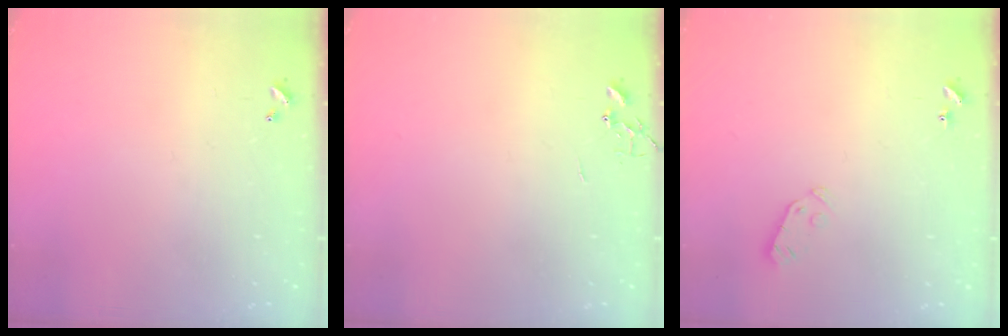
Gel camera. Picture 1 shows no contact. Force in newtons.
{"total": 0.0}
{"total": 3.8, "press": 3.7, "slide": 0.8}